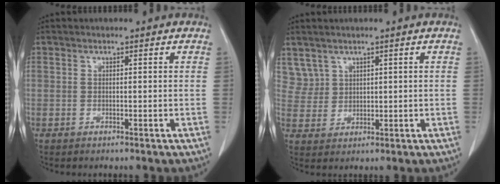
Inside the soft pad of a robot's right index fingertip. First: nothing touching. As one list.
[{"total": 3.6, "force": [2.4, 2.7, 0.0], "torque": [0.006, 0.007, 0.055]}]